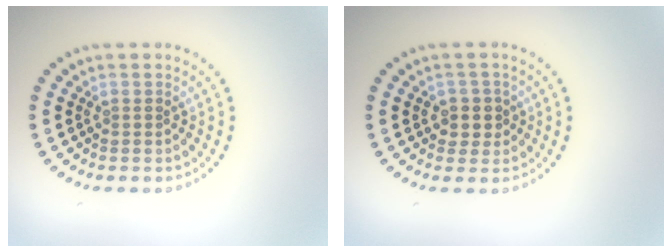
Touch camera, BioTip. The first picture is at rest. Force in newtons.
{"total": 2.1, "press": 1.9, "slide": 0.9}